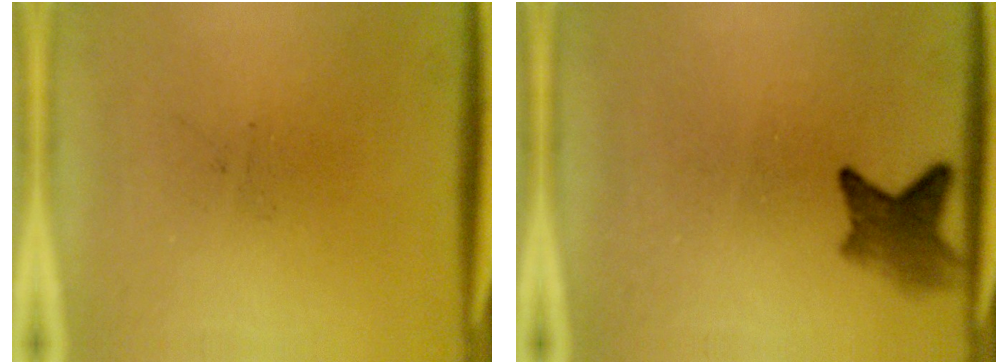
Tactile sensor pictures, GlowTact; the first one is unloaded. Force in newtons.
{"total": 4.1}